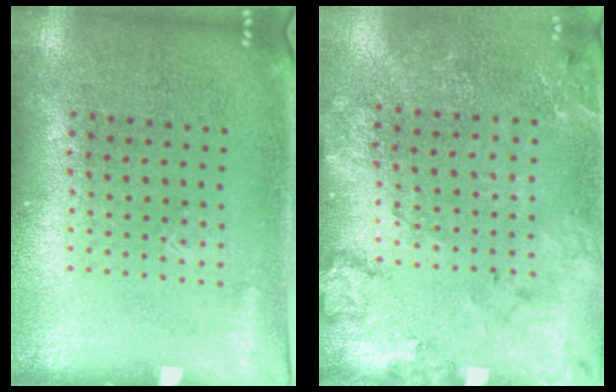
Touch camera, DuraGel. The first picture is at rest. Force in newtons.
{"total": 1.8, "press": 1.7, "slide": 0.4}